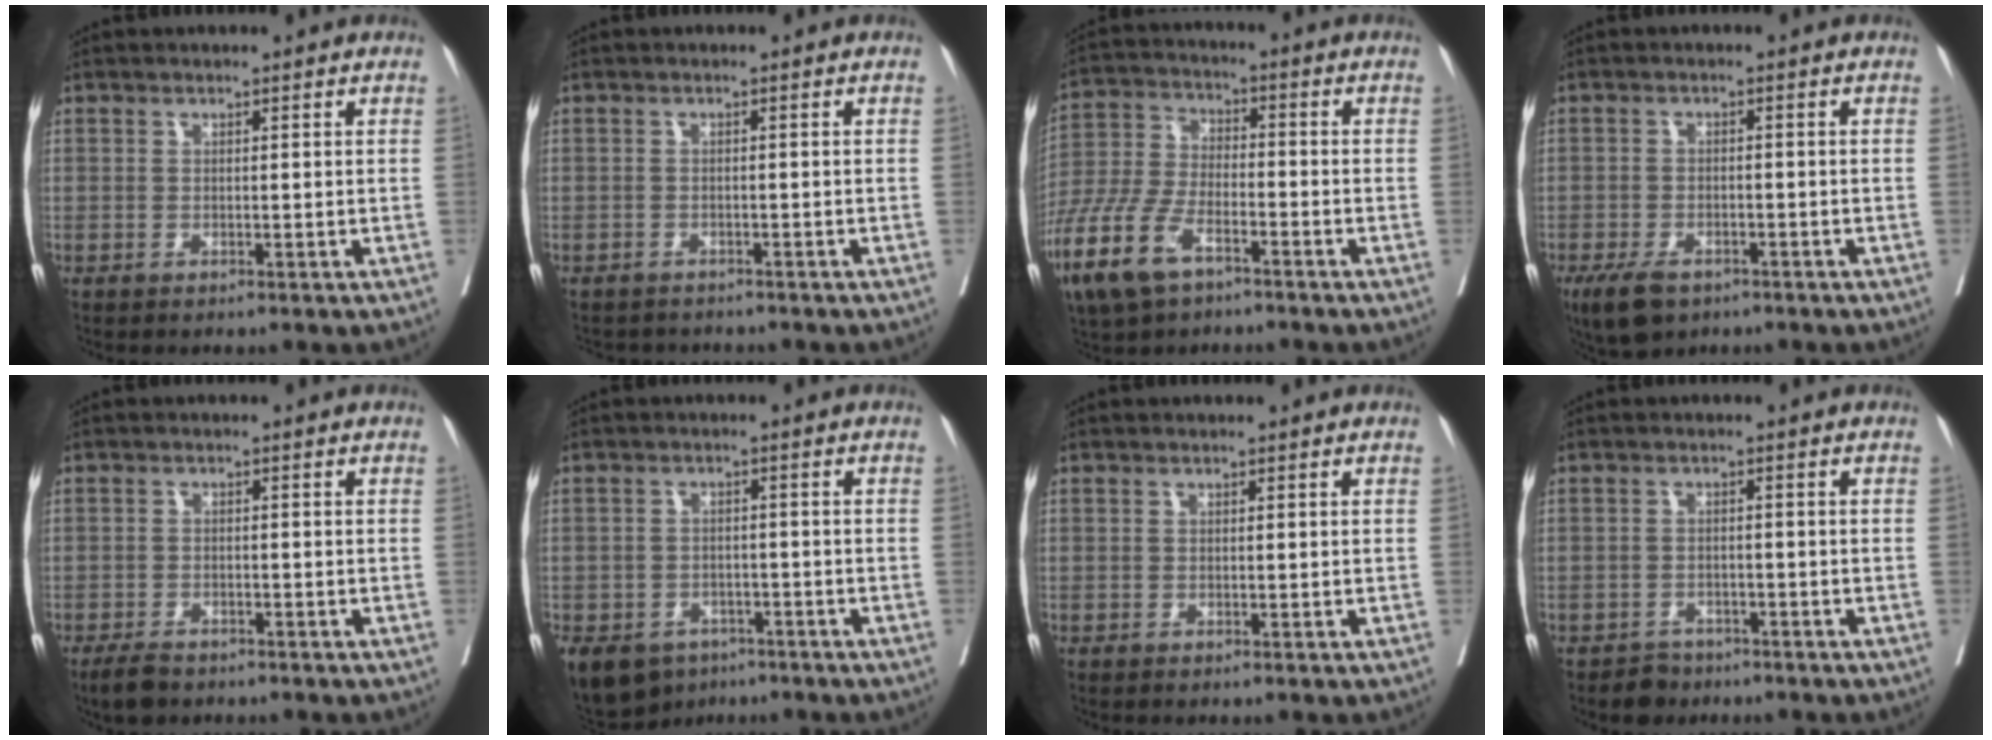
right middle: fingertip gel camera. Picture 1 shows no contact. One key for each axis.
{"total": 4.3, "fx": -4.0, "fy": 1.5, "fz": 0.5, "tx": -0.005, "ty": -0.002, "tz": -0.055}
{"total": 12.1, "fx": -7.0, "fy": 5.1, "fz": 8.5, "tx": -0.200, "ty": -0.015, "tz": -0.136}
{"total": 5.6, "fx": -3.8, "fy": 2.8, "fz": 3.1, "tx": -0.060, "ty": -0.007, "tz": -0.060}
{"total": 3.4, "fx": -2.8, "fy": 1.4, "fz": 1.5, "tx": -0.028, "ty": -0.003, "tz": -0.046}
{"total": 11.3, "fx": -6.8, "fy": 8.1, "fz": 4.0, "tx": -0.101, "ty": -0.011, "tz": -0.094}
{"total": 0.0}
{"total": 2.5, "fx": -1.9, "fy": 1.6, "fz": -0.1, "tx": -0.005, "ty": 0.006, "tz": -0.030}